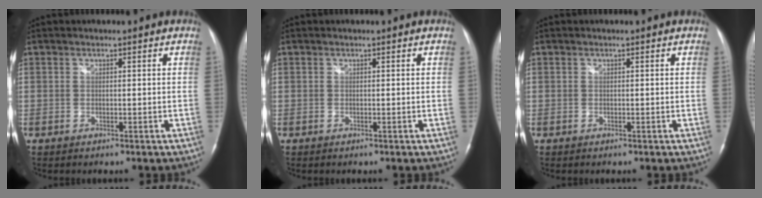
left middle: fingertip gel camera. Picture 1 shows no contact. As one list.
[{"total": 0.0}, {"total": 0.0}]